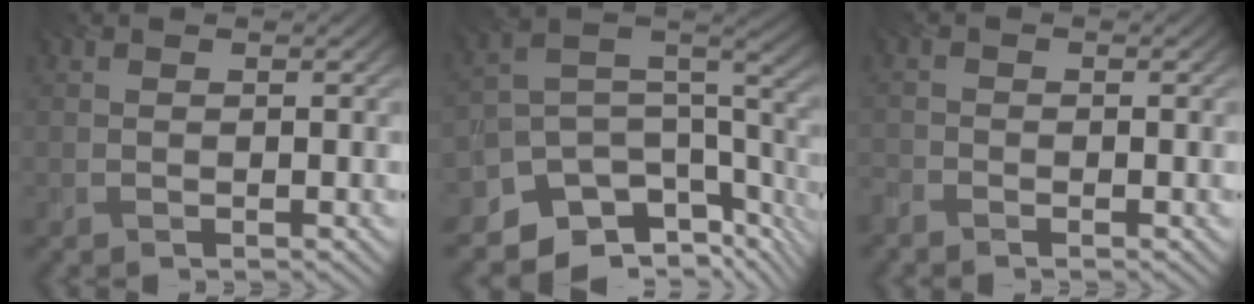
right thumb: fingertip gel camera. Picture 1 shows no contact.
{"total": 11.3, "force": [-6.6, 6.7, 6.2], "torque": [-0.134, -0.017, -0.106]}
{"total": 1.6, "force": [-1.5, 0.4, 0.4], "torque": [-0.013, -0.007, -0.040]}